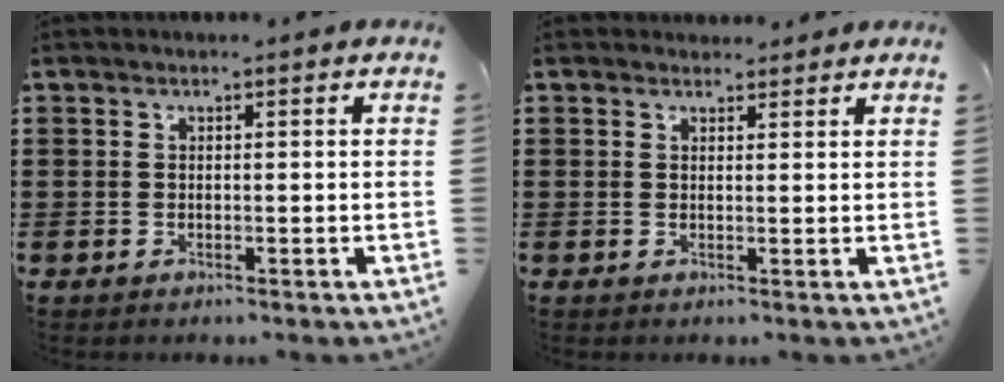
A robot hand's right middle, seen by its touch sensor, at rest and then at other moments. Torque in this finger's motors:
{"motor_torque": [-1.29, -0.42, 0.02, -0.01]}